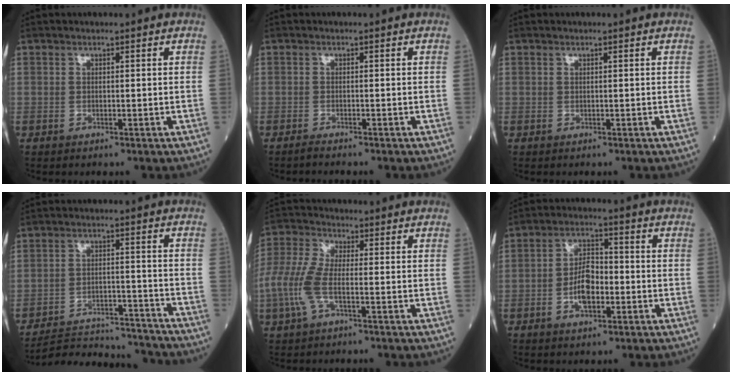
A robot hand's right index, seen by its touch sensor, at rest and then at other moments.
{"total": 1.2, "force": [-1.1, -0.2, 0.4], "torque": [-0.014, -0.003, -0.018]}
{"total": 0.0}
{"total": 16.0, "force": [-15.6, 1.4, 3.4], "torque": [-0.055, 0.000, -0.219]}
{"total": 7.1, "force": [-2.0, 1.9, 6.6], "torque": [-0.175, 0.003, -0.049]}
{"total": 6.1, "force": [-1.8, 2.9, 5.1], "torque": [-0.101, 0.011, -0.033]}